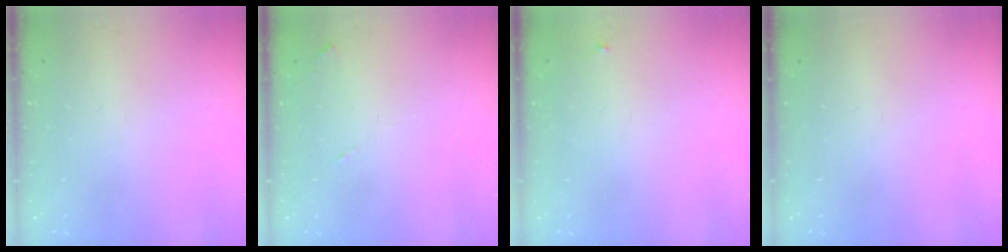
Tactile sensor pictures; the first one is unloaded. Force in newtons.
{"total": 6.3, "press": 6.3, "slide": 0.5}
{"total": 2.3, "press": 2.3, "slide": 0.2}
{"total": 0.0}